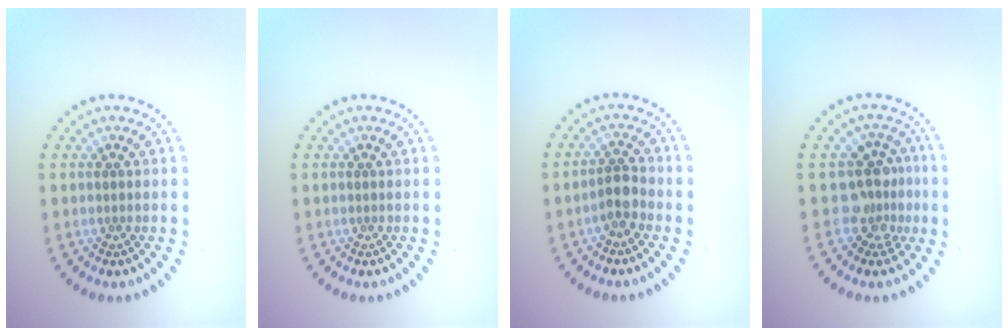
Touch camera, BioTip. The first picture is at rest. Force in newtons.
{"total": 0.0}
{"total": 2.0, "press": 1.7, "slide": 1.1}
{"total": 3.3, "press": 2.6, "slide": 2.0}